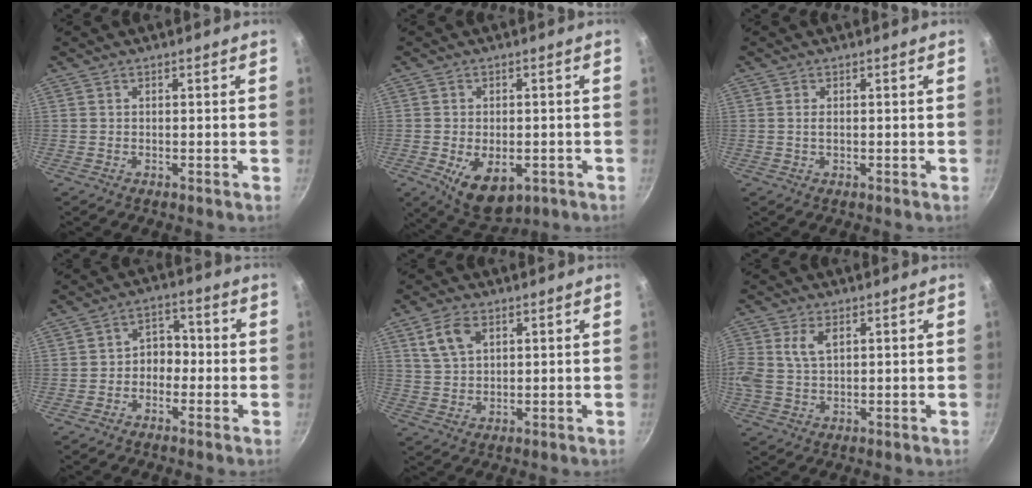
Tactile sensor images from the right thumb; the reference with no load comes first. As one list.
[{"total": 9.3, "force": [-3.0, 5.6, 6.8], "torque": [-0.084, -0.002, -0.027]}, {"total": 1.3, "force": [0.0, 0.7, 1.1], "torque": [-0.022, 0.000, -0.001]}, {"total": 5.2, "force": [-1.2, 4.1, 2.9], "torque": [-0.003, 0.026, -0.031]}, {"total": 6.6, "force": [3.0, 3.9, 4.4], "torque": [-0.076, -0.004, 0.062]}, {"total": 8.4, "force": [2.3, 5.3, 6.0], "torque": [-0.126, 0.011, 0.043]}]